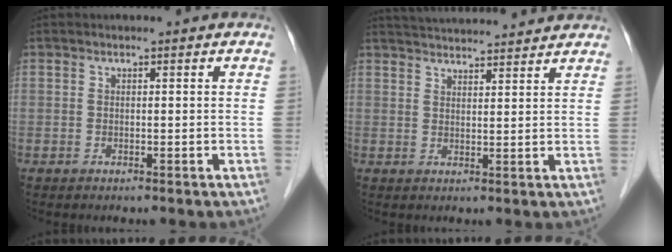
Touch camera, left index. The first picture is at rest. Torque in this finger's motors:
{"motor_torque": [-0.41, -0.75, 0.14, 0.03]}